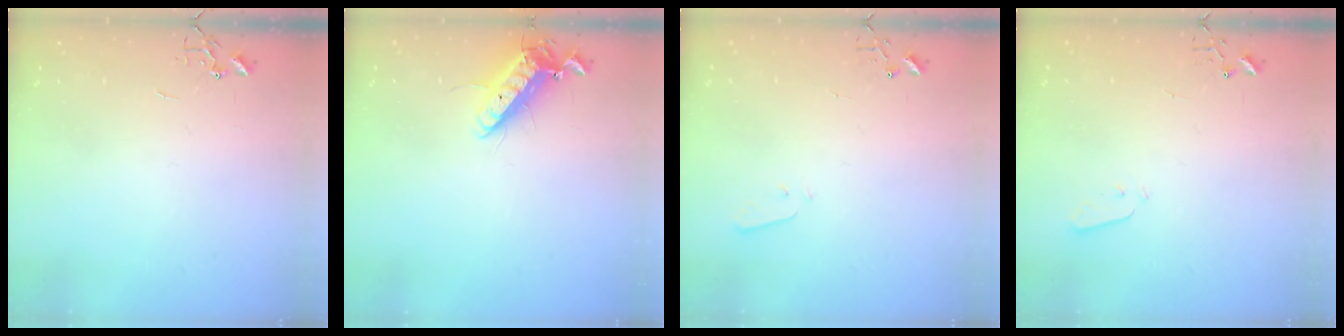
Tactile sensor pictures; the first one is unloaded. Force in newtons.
{"total": 12.9, "press": 12.7, "slide": 2.1}
{"total": 1.9, "press": 1.9, "slide": 0.4}
{"total": 2.5, "press": 2.5, "slide": 0.4}